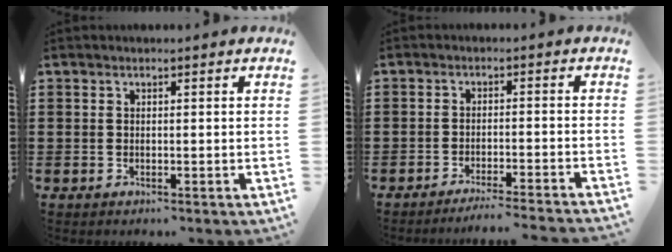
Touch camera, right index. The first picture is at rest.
{"total": 3.0, "force": [-2.8, -0.7, 0.8], "torque": [-0.015, -0.004, -0.058]}